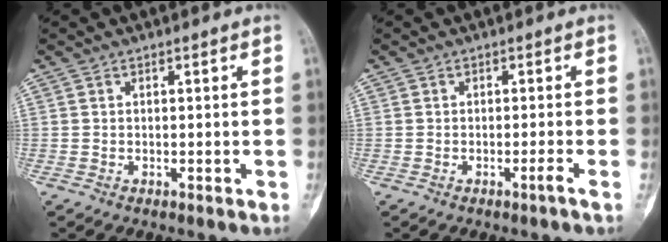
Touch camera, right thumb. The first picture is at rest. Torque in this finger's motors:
{"motor_torque": [-0.36, -0.08, -0.16, -0.32, -0.01]}